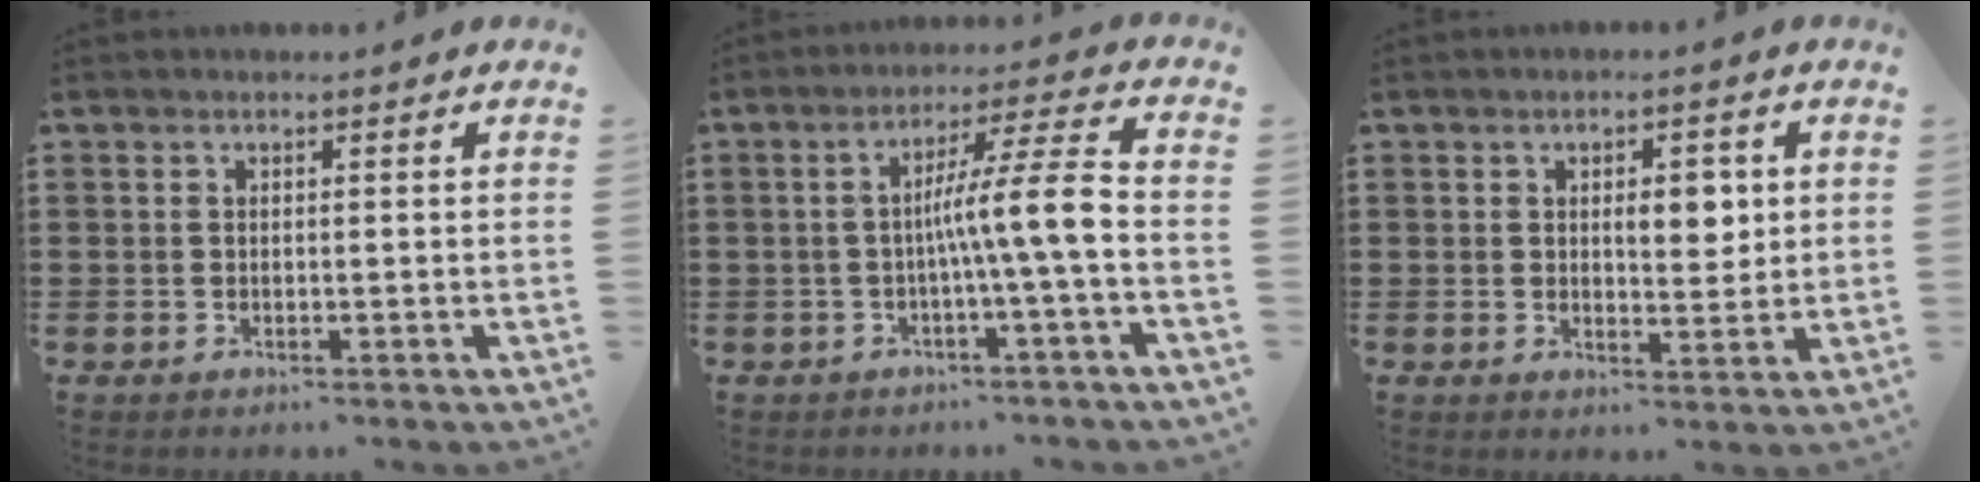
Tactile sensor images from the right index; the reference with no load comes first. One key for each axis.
{"total": 8.9, "fx": -1.5, "fy": 0.0, "fz": 8.8, "tx": -0.157, "ty": 0.000, "tz": -0.031}
{"total": 4.6, "fx": 0.9, "fy": 2.4, "fz": 3.8, "tx": -0.056, "ty": 0.001, "tz": 0.008}